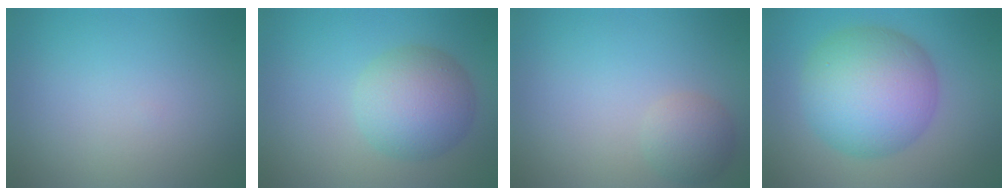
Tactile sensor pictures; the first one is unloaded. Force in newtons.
{"total": 5.5, "press": 5.5, "slide": 0.1}
{"total": 2.3, "press": 2.3, "slide": 0.2}
{"total": 9.8, "press": 9.8, "slide": 0.1}